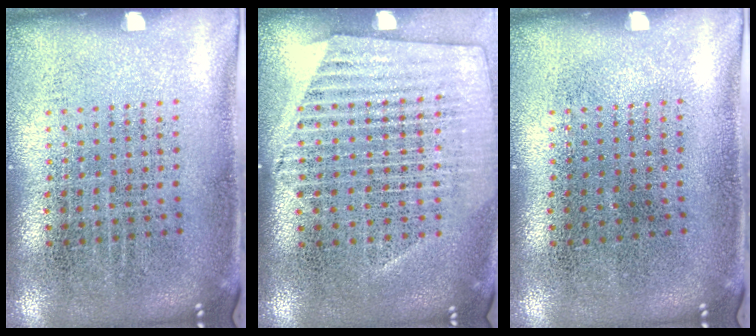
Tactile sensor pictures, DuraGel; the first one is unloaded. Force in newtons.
{"total": 1.4, "press": 1.3, "slide": 0.5}
{"total": 0.0}